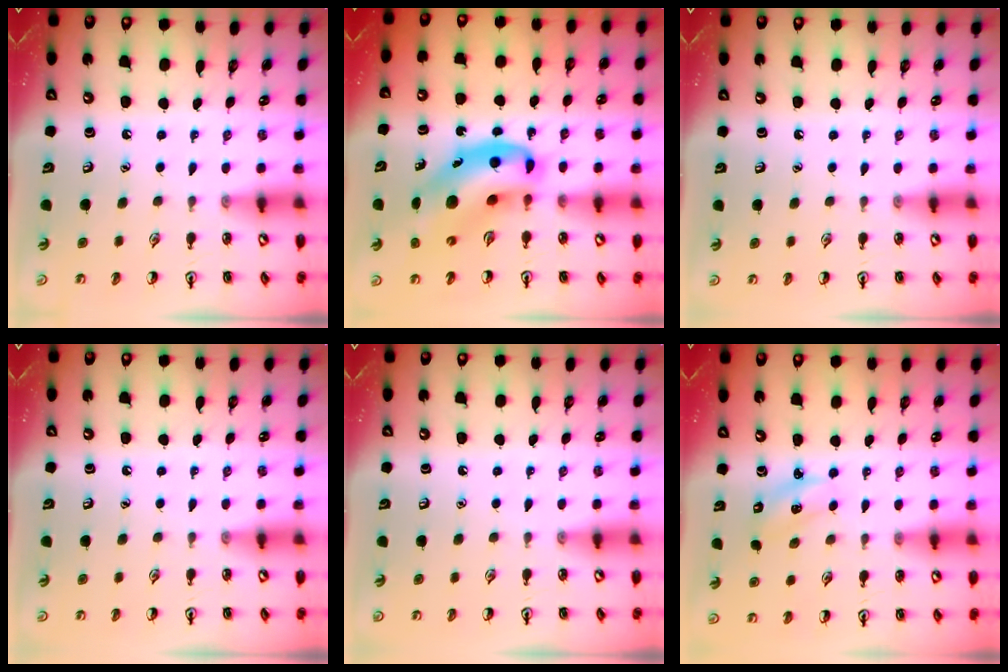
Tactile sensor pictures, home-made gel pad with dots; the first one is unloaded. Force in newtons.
{"total": 12.7, "press": 12.3, "slide": 3.3}
{"total": 0.0}
{"total": 0.0}
{"total": 0.0}
{"total": 2.1, "press": 2.0, "slide": 0.7}